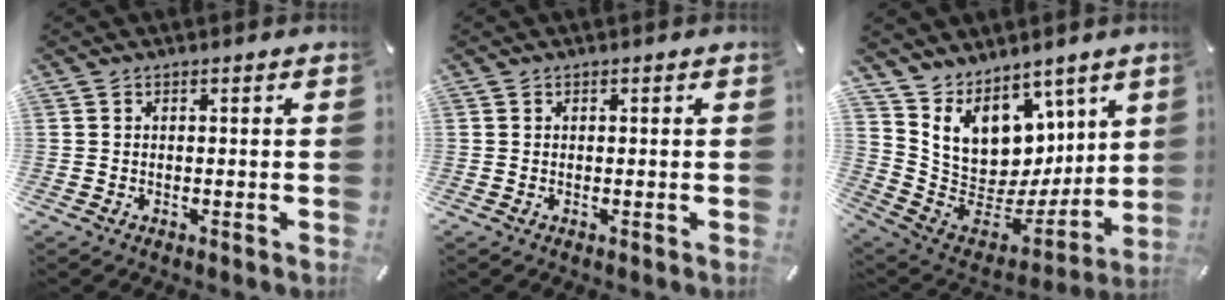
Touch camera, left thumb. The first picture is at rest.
{"total": 0.0}
{"total": 11.6, "force": [6.4, 9.0, 3.3], "torque": [-0.062, -0.089, 0.131]}